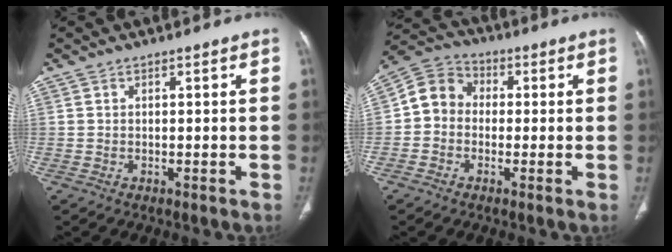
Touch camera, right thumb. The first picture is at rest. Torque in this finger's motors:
{"motor_torque": [0.04, 0.15, 0.72, -0.33, 0.05]}